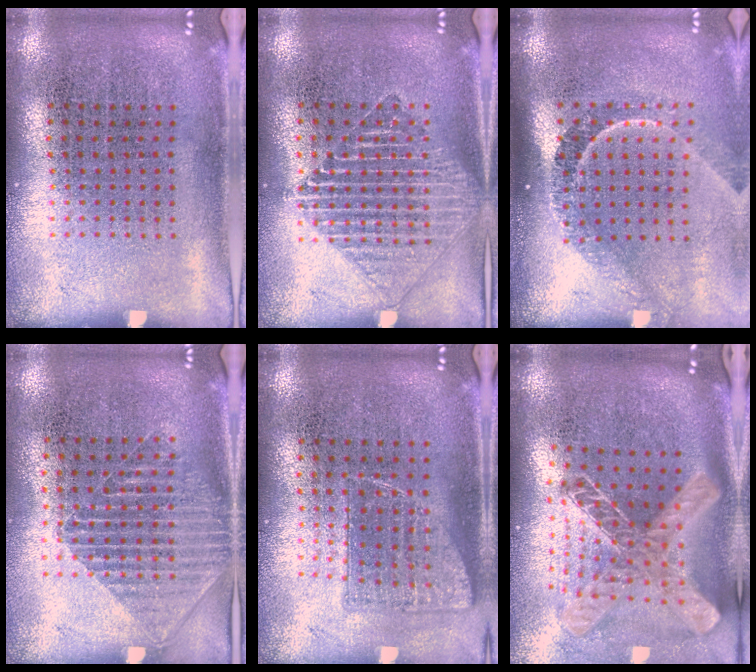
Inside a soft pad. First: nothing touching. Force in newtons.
{"total": 1.5, "press": 1.5, "slide": 0.3}
{"total": 2.2, "press": 1.5, "slide": 1.5}
{"total": 1.4, "press": 1.2, "slide": 0.8}
{"total": 0.9, "press": 0.8, "slide": 0.3}
{"total": 2.2, "press": 1.7, "slide": 1.4}